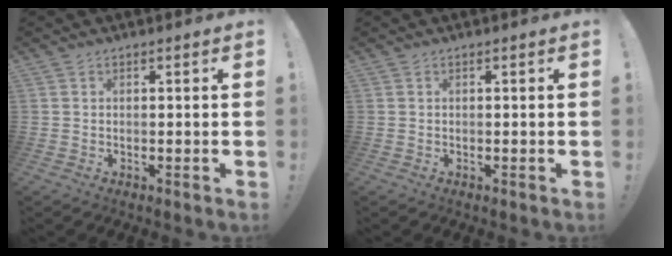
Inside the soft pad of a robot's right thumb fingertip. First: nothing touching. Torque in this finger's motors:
{"motor_torque": [0.00, 0.00, 0.06, -0.06, 0.00]}